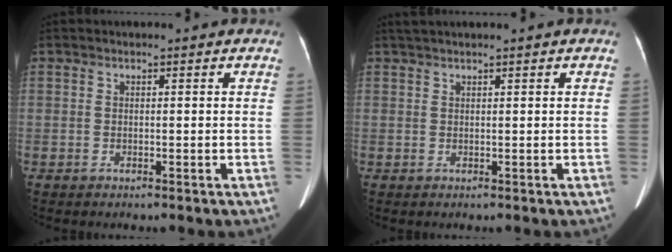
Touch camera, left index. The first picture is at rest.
{"total": 1.7, "force": [1.2, -0.3, 1.1], "torque": [-0.025, 0.021, 0.030]}